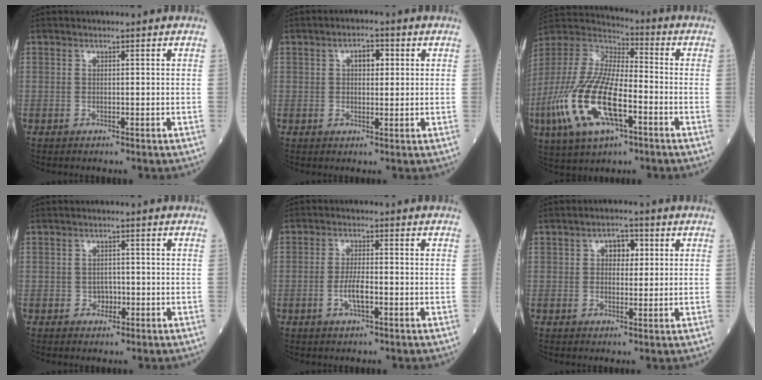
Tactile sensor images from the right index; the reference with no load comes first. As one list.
[{"total": 3.4, "force": [1.0, 1.7, 2.7], "torque": [-0.045, 0.010, 0.014]}, {"total": 18.6, "force": [-6.4, 6.4, 16.3], "torque": [-0.363, -0.012, -0.116]}, {"total": 1.9, "force": [-0.6, 1.5, 1.0], "torque": [-0.010, 0.006, -0.005]}, {"total": 3.8, "force": [-1.1, 0.8, 3.5], "torque": [-0.069, 0.001, -0.020]}, {"total": 3.5, "force": [1.0, 1.9, 2.8], "torque": [-0.044, 0.010, 0.015]}]